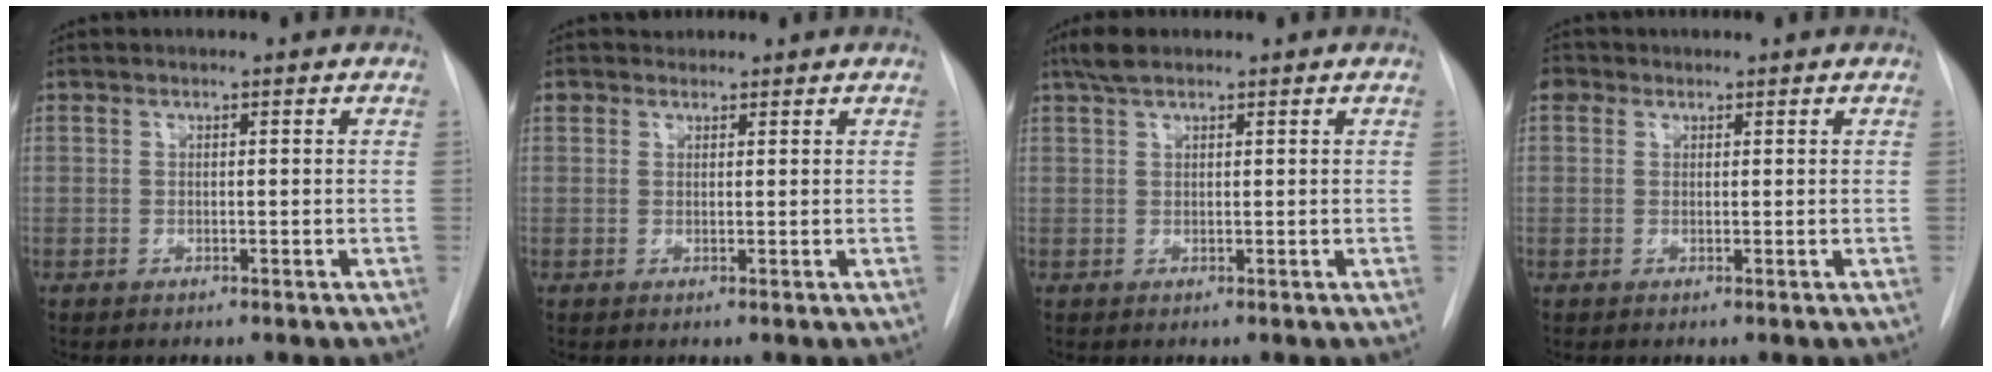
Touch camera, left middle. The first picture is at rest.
{"total": 1.4, "force": [1.1, 0.8, -0.3], "torque": [0.008, 0.010, 0.015]}
{"total": 2.8, "force": [2.1, 0.7, 1.6], "torque": [-0.036, 0.010, 0.042]}
{"total": 1.7, "force": [0.9, 1.4, 0.4], "torque": [-0.003, 0.009, 0.012]}